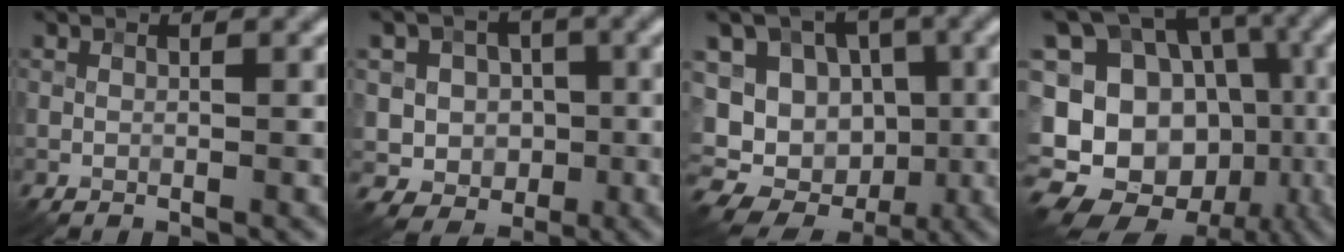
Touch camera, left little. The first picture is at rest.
{"total": 5.1, "force": [-0.1, 4.8, 1.8], "torque": [-0.002, 0.016, -0.027]}
{"total": 13.6, "force": [-2.0, 11.8, 6.4], "torque": [-0.111, 0.017, -0.049]}
{"total": 18.5, "force": [-5.8, 15.1, 8.9], "torque": [-0.185, -0.013, -0.080]}